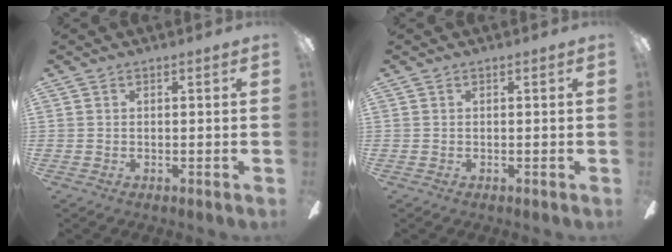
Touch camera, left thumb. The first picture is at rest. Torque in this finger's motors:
{"motor_torque": [0.00, 0.00, 0.06, -0.06, 0.00]}